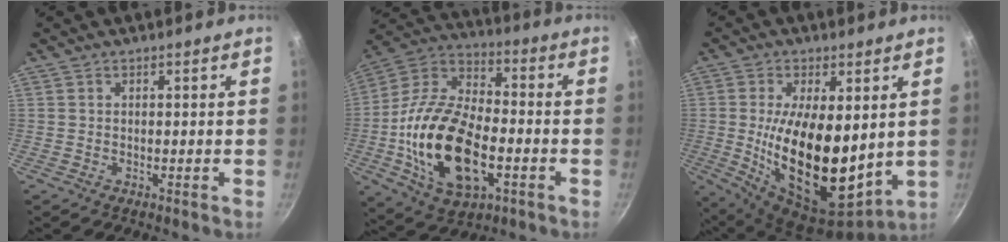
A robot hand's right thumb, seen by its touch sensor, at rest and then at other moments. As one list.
[{"total": 23.6, "force": [-5.0, 13.1, 18.9], "torque": [-0.349, 0.030, -0.096]}, {"total": 20.8, "force": [1.3, 10.0, 18.2], "torque": [-0.304, -0.039, 0.033]}]